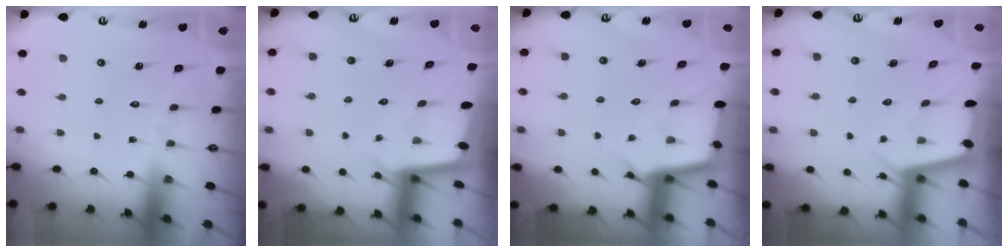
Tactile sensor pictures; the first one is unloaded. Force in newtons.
{"total": 2.0, "press": 2.0, "slide": 0.1}
{"total": 2.8, "press": 2.8, "slide": 0.3}
{"total": 2.1, "press": 2.0, "slide": 0.3}